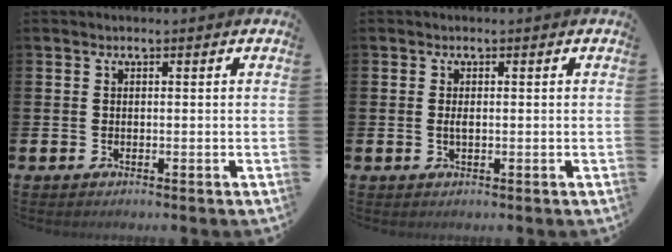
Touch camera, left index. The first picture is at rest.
{"total": 1.1, "force": [0.1, 0.4, 1.0], "torque": [-0.012, 0.000, -0.002]}